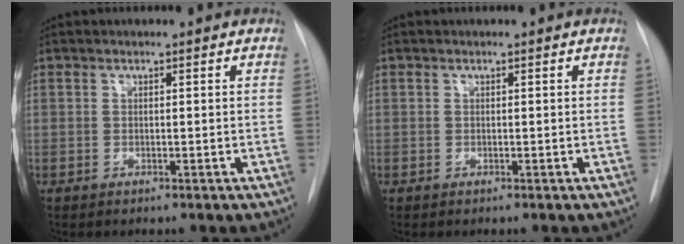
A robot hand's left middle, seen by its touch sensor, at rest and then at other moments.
{"total": 0.0}